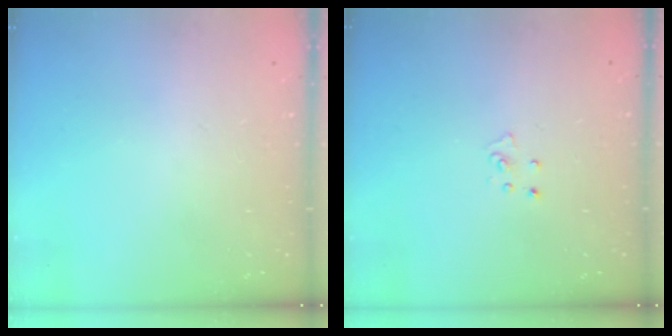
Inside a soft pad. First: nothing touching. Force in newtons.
{"total": 3.7, "press": 3.7, "slide": 0.3}